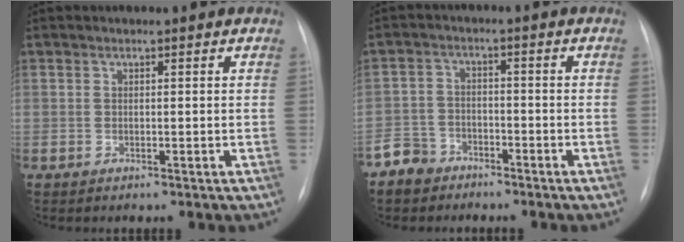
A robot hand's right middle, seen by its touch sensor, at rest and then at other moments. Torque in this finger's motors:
{"motor_torque": [0.74, -0.75, 0.16, 0.05]}